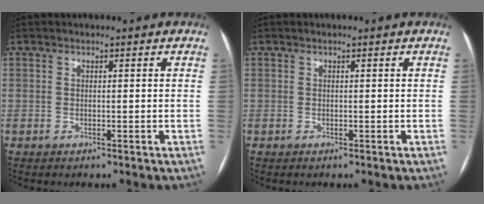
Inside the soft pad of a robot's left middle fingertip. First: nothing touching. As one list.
[{"total": 0.0}]